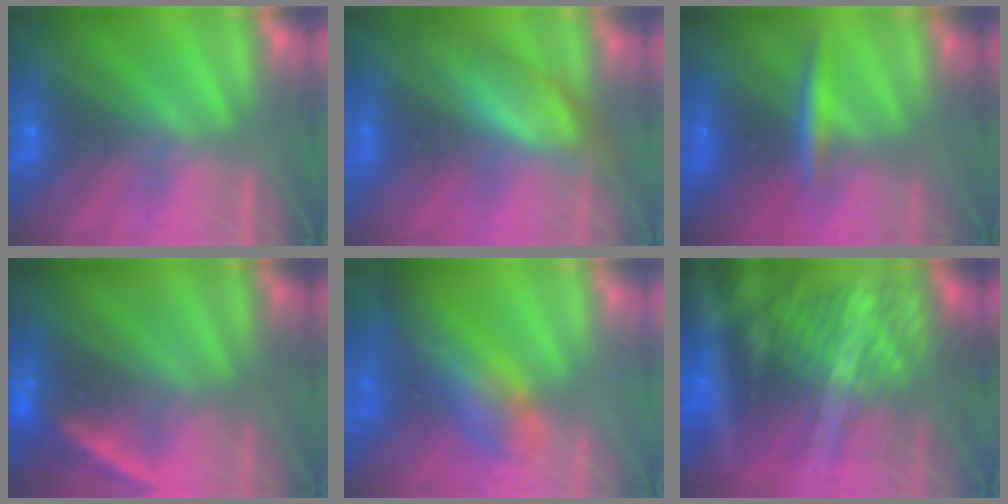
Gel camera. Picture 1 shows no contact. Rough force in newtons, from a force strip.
{"total": 7.3}
{"total": 2.5}
{"total": 2.2}
{"total": 9.4}
{"total": 9.6}